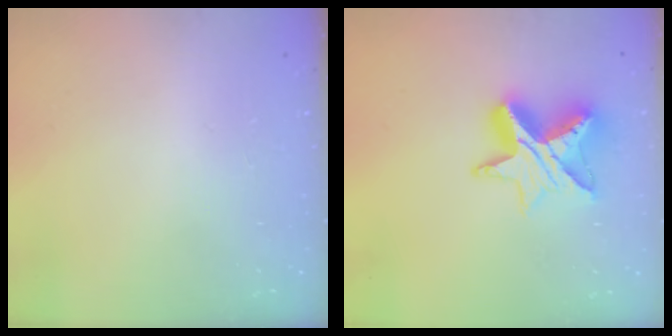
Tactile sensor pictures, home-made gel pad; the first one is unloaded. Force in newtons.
{"total": 12.3, "press": 12.3, "slide": 0.7}